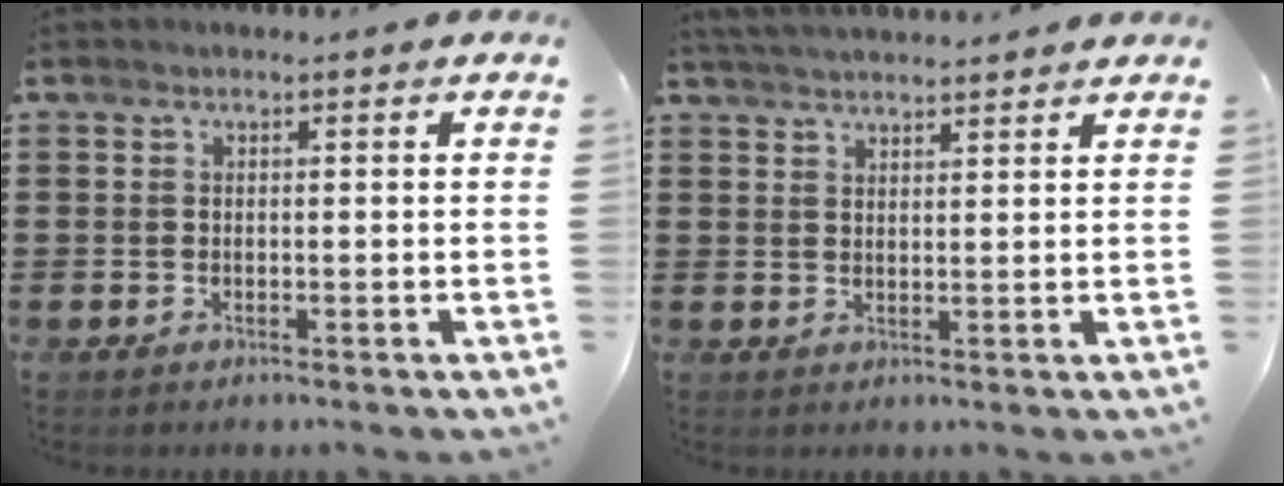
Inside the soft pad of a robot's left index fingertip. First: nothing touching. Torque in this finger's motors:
{"motor_torque": [0.15, 0.23, 0.20, 0.12]}